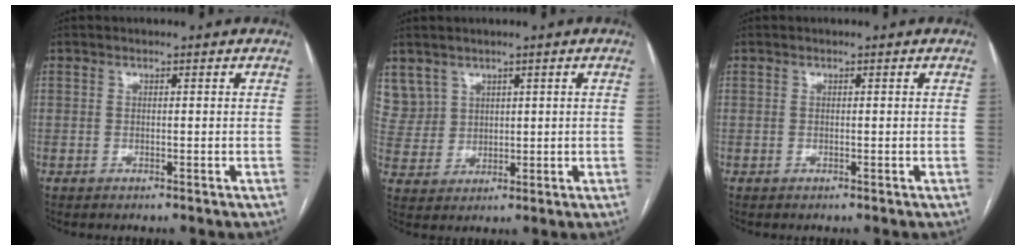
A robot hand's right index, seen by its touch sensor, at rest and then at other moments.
{"total": 6.6, "force": [4.0, 5.2, 0.3], "torque": [-0.014, 0.016, 0.097]}
{"total": 0.0}